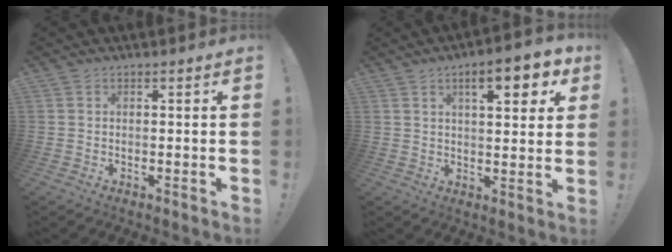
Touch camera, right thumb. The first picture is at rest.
{"total": 10.4, "force": [4.8, 3.1, 8.7], "torque": [-0.116, -0.014, 0.072]}